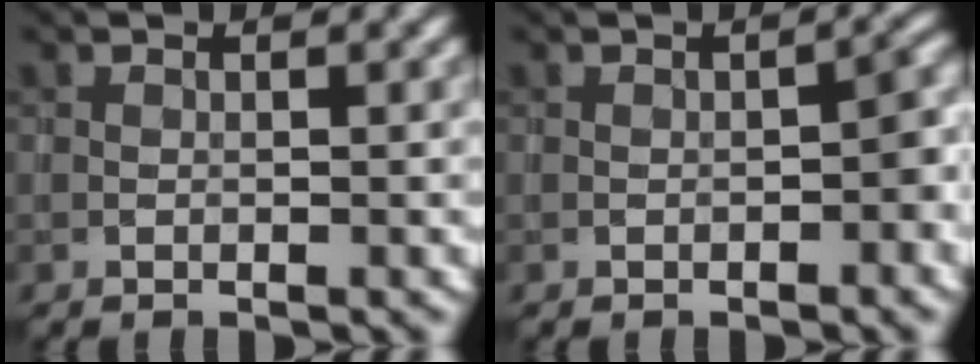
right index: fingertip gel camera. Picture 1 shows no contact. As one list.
[{"total": 2.6, "force": [-1.2, 1.2, 2.0], "torque": [-0.021, 0.008, -0.017]}]